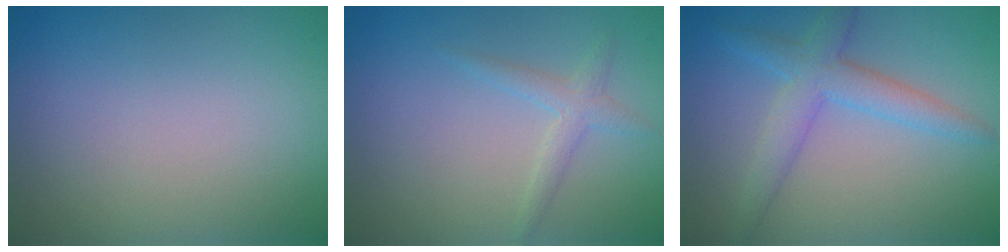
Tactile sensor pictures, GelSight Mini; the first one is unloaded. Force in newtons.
{"total": 1.7, "press": 1.7, "slide": 0.0}
{"total": 3.8, "press": 3.8, "slide": 0.1}